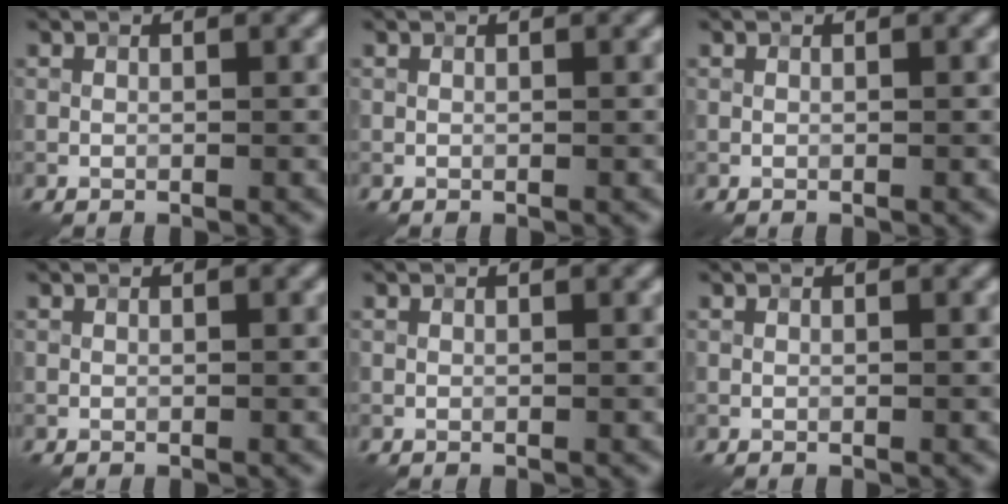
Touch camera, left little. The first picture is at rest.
{"total": 0.0}
{"total": 0.0}
{"total": 0.0}
{"total": 0.0}
{"total": 0.0}